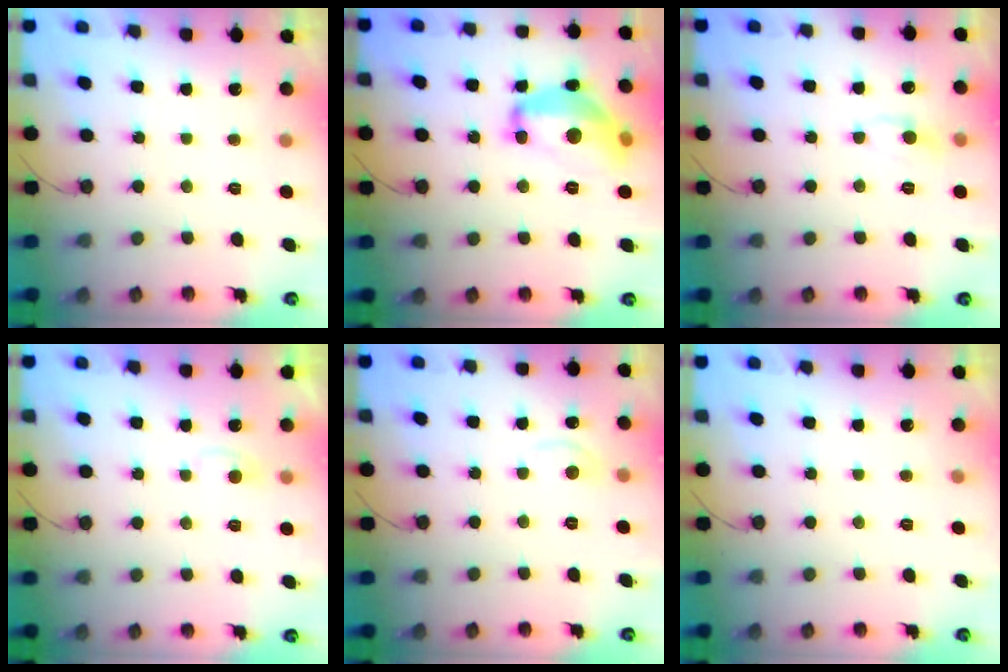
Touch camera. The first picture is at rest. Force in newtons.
{"total": 16.6, "press": 16.6, "slide": 0.6}
{"total": 5.6, "press": 5.6, "slide": 0.6}
{"total": 2.8, "press": 2.8, "slide": 0.4}
{"total": 3.5, "press": 3.5, "slide": 0.5}
{"total": 0.0}